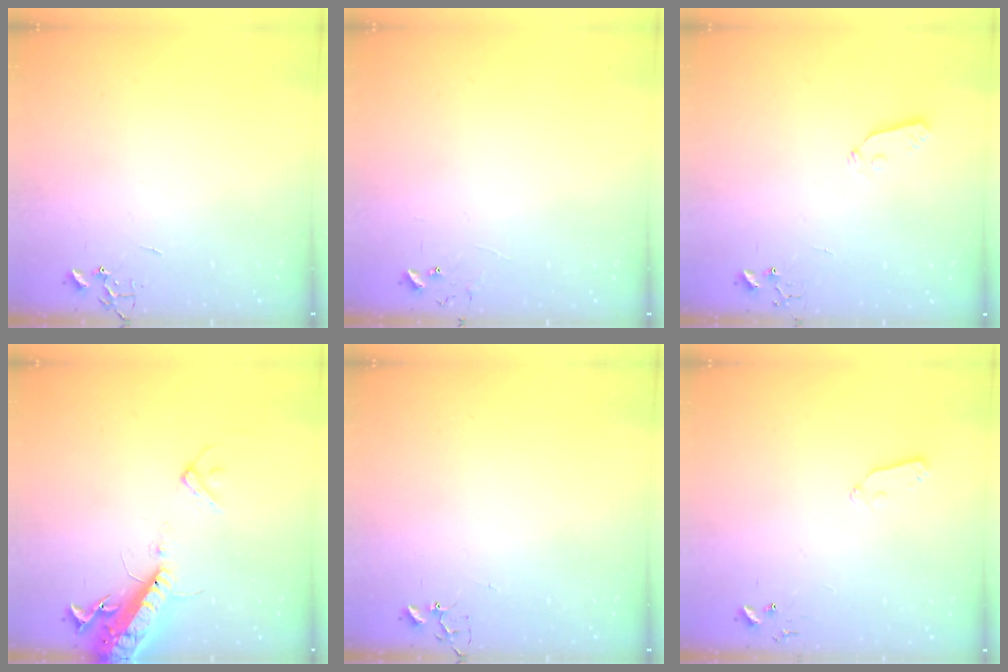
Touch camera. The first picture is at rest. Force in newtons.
{"total": 5.8, "press": 5.8, "slide": 0.5}
{"total": 3.6, "press": 3.6, "slide": 0.5}
{"total": 15.6, "press": 15.2, "slide": 3.5}
{"total": 3.9, "press": 3.9, "slide": 0.3}
{"total": 5.9, "press": 5.9, "slide": 0.8}